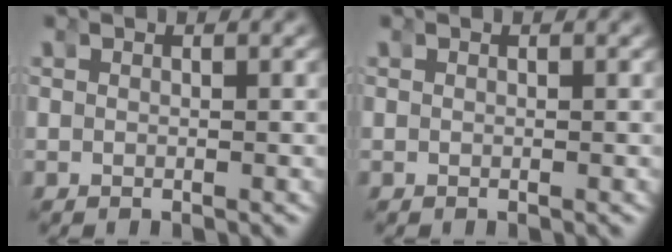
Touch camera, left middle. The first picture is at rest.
{"total": 0.0}